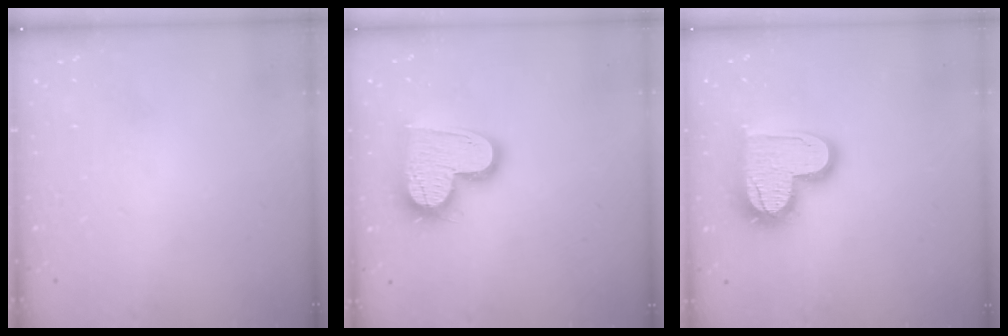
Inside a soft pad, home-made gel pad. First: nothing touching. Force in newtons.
{"total": 16.7, "press": 16.7, "slide": 1.1}
{"total": 16.9, "press": 16.9, "slide": 1.3}